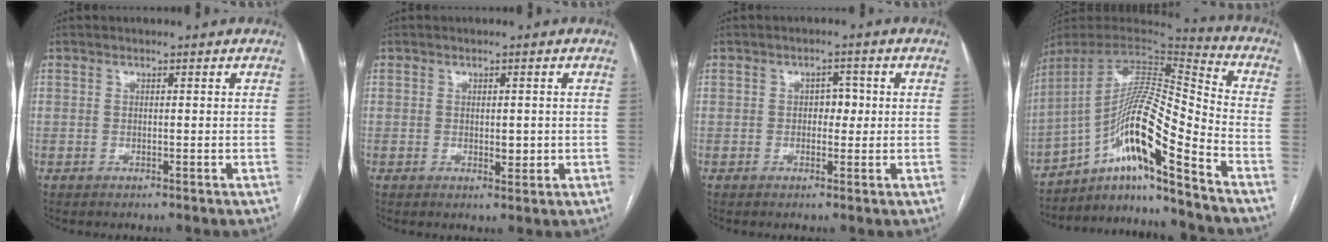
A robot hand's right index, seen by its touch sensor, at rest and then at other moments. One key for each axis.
{"total": 2.2, "fx": -0.1, "fy": 1.1, "fz": 1.9, "tx": -0.027, "ty": -0.004, "tz": 0.003}
{"total": 2.5, "fx": 0.1, "fy": 1.6, "fz": 1.9, "tx": -0.021, "ty": 0.009, "tz": -0.001}
{"total": 17.5, "fx": -10.5, "fy": -0.1, "fz": 14.0, "tx": -0.264, "ty": 0.014, "tz": -0.185}